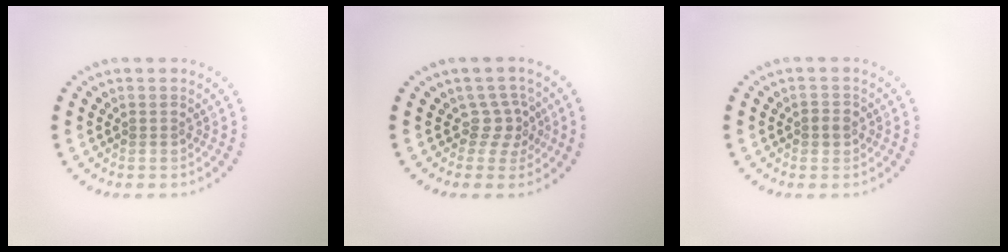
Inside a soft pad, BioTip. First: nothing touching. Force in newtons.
{"total": 2.1, "press": 1.5, "slide": 1.5}
{"total": 1.3, "press": 1.3, "slide": 0.3}